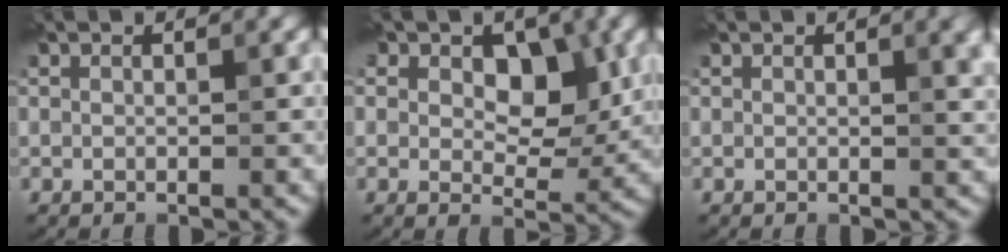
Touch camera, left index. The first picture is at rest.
{"total": 6.0, "force": [2.1, 4.0, 3.9], "torque": [-0.051, -0.012, 0.019]}
{"total": 2.8, "force": [1.1, 1.0, 2.4], "torque": [-0.026, 0.002, 0.016]}